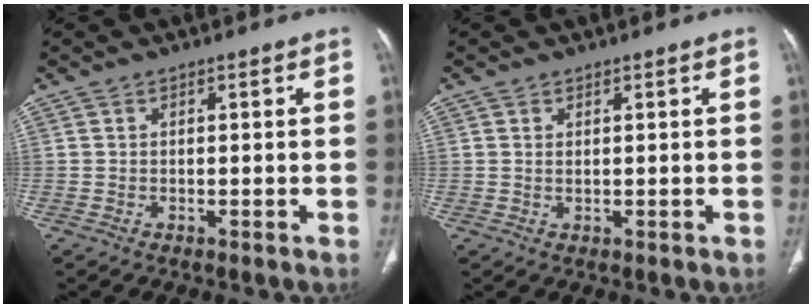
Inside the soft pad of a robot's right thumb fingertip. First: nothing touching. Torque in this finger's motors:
{"motor_torque": [-0.39, 0.34, -0.26, 0.16, 0.04]}